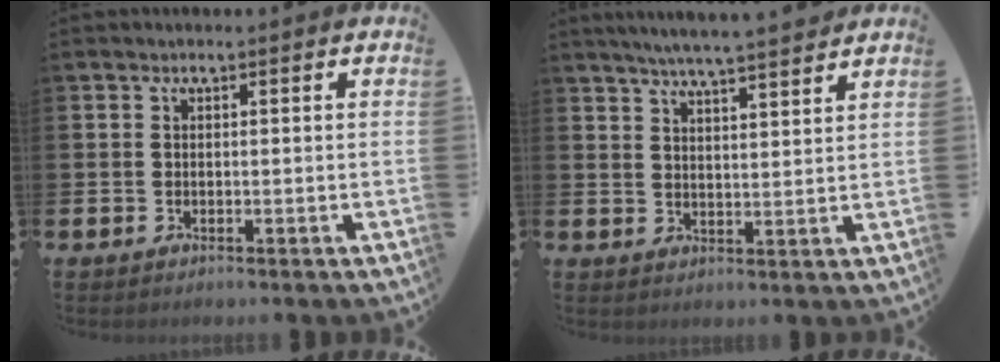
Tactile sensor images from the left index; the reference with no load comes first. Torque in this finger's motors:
{"motor_torque": [-0.05, -0.43, 0.78, 0.12]}